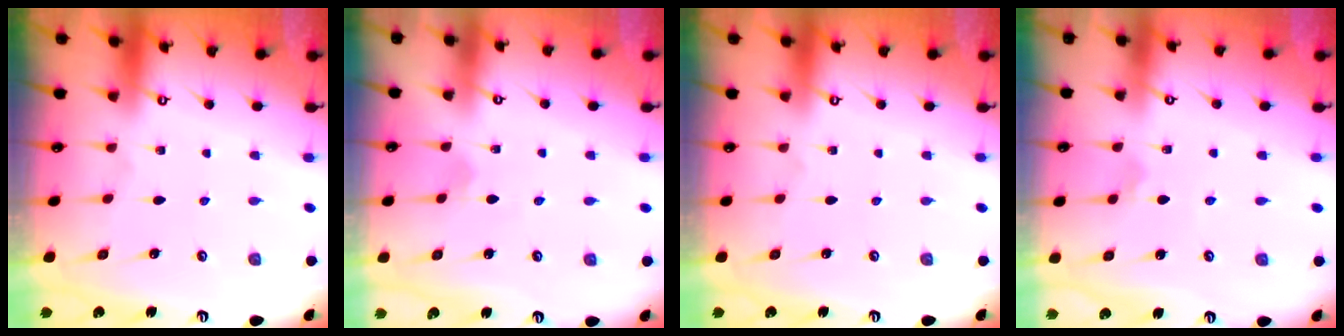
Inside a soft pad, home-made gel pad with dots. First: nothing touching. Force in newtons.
{"total": 3.1, "press": 3.1, "slide": 0.1}
{"total": 0.0}
{"total": 2.7, "press": 2.7, "slide": 0.3}